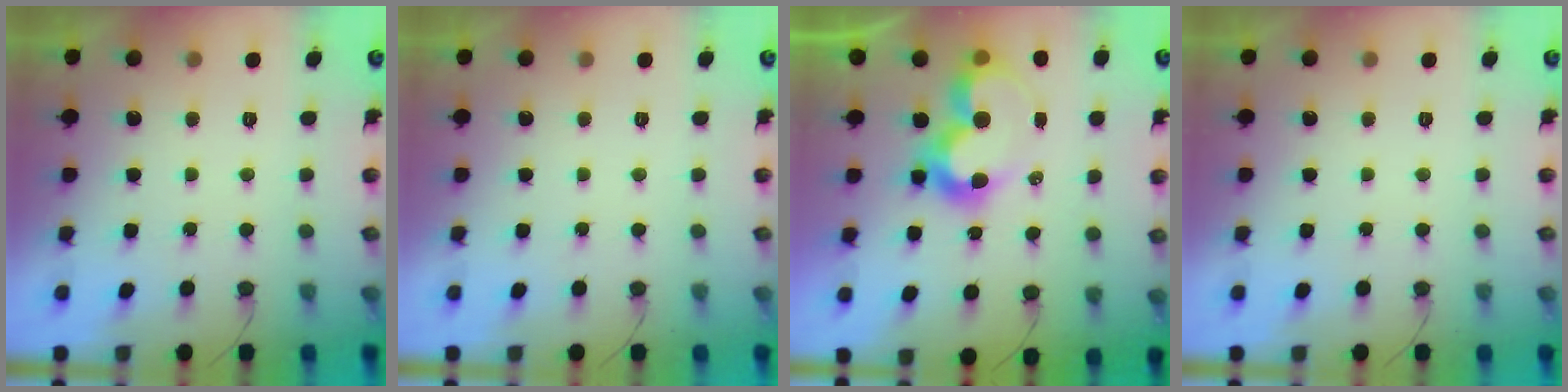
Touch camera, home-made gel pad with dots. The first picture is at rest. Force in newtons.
{"total": 0.0}
{"total": 11.2, "press": 11.1, "slide": 1.0}
{"total": 0.0}